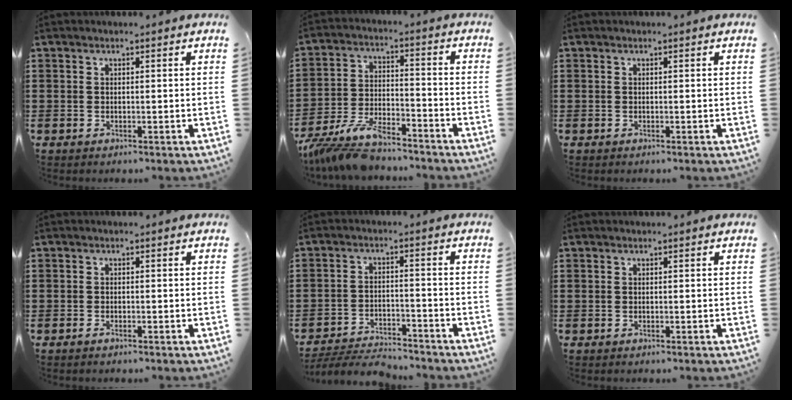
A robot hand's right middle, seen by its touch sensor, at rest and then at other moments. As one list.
[{"total": 9.4, "force": [-8.4, 1.9, 3.8], "torque": [-0.094, 0.004, -0.167]}, {"total": 0.0}, {"total": 0.8, "force": [-0.6, 0.1, 0.4], "torque": [-0.013, -0.007, -0.011]}, {"total": 4.4, "force": [-4.3, 0.5, 0.8], "torque": [-0.015, 0.005, -0.089]}, {"total": 0.0}]